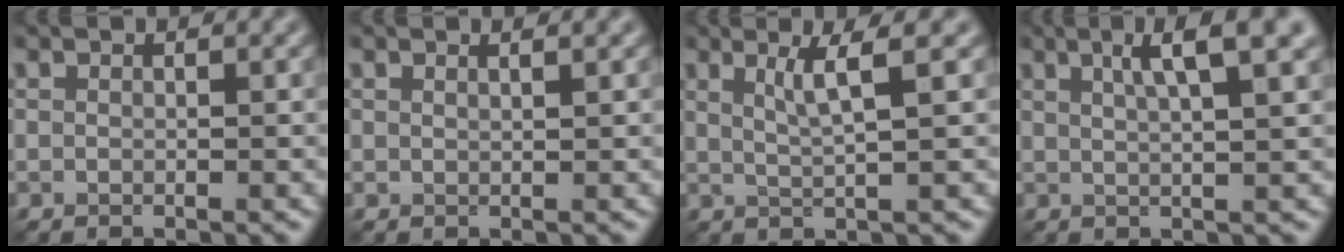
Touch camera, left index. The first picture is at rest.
{"total": 1.0, "force": [0.7, 0.3, 0.6], "torque": [-0.005, 0.001, 0.006]}
{"total": 3.3, "force": [1.4, 0.5, 3.0], "torque": [-0.045, 0.000, 0.025]}
{"total": 5.7, "force": [2.8, 1.2, 4.8], "torque": [-0.057, 0.011, 0.036]}